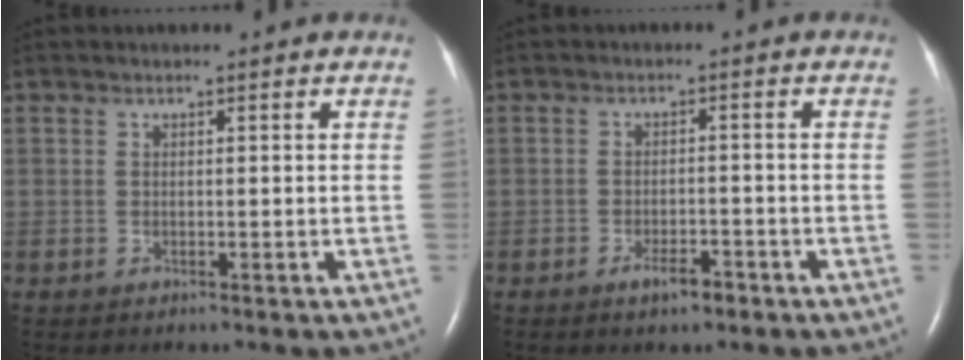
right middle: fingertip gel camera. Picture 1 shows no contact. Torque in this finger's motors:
{"motor_torque": [0.59, -0.49, 0.05, 0.04]}